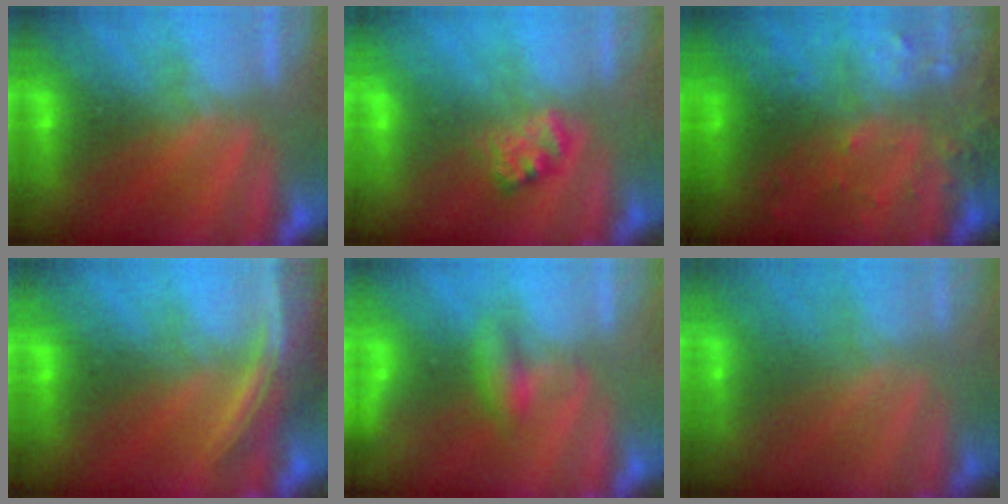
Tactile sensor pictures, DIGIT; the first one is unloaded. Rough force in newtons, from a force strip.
{"total": 2.4}
{"total": 10.8}
{"total": 3.7}
{"total": 2.0}
{"total": 2.1}